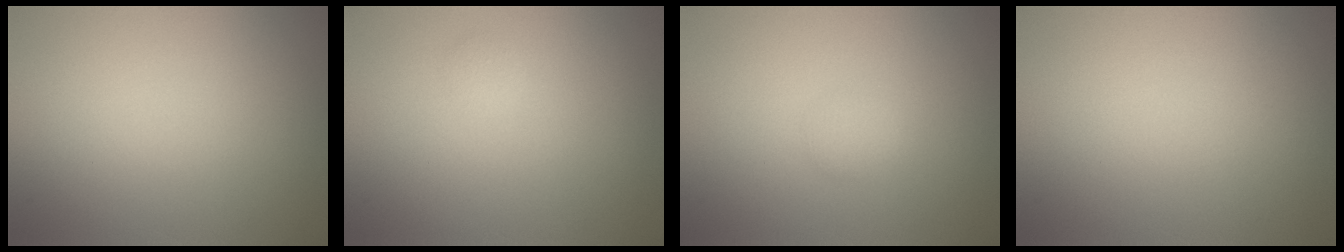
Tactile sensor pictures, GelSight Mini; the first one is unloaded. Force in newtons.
{"total": 0.6, "press": 0.6, "slide": 0.0}
{"total": 1.0, "press": 1.0, "slide": 0.0}
{"total": 0.0}